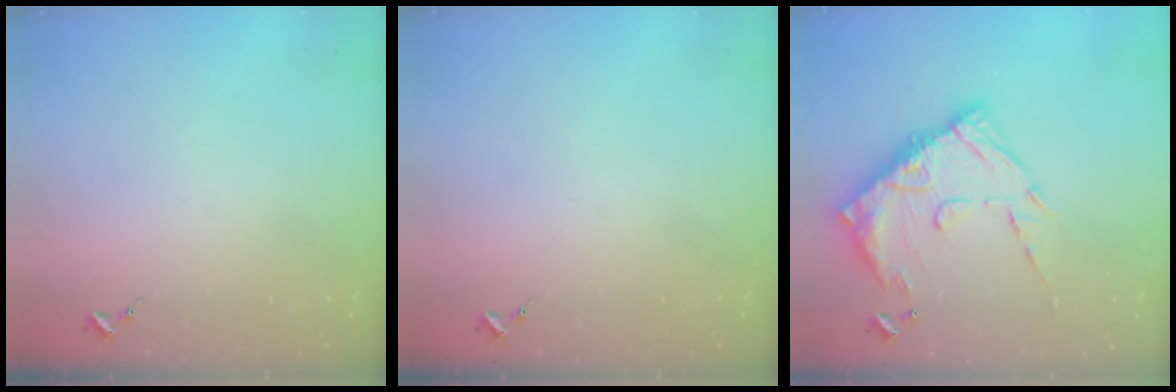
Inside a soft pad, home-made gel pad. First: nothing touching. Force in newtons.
{"total": 0.0}
{"total": 17.5, "press": 17.4, "slide": 2.0}